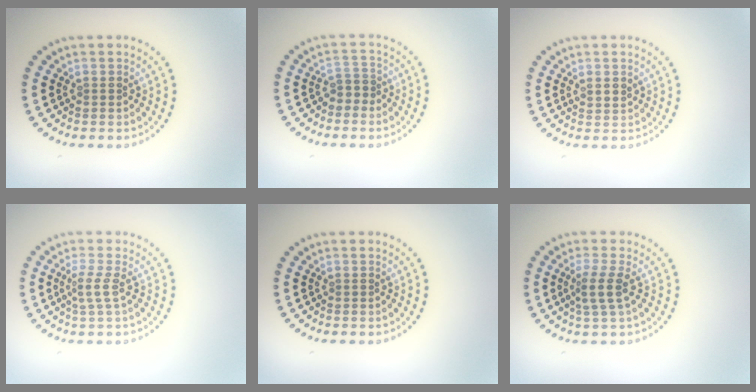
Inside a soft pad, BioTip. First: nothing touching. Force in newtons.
{"total": 1.6, "press": 1.3, "slide": 0.9}
{"total": 1.3, "press": 1.2, "slide": 0.7}
{"total": 1.8, "press": 1.2, "slide": 1.3}
{"total": 0.0}
{"total": 2.2, "press": 1.8, "slide": 1.3}